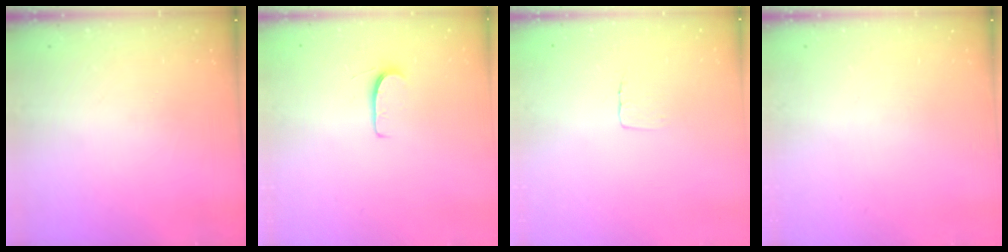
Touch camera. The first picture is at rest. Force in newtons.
{"total": 5.4, "press": 5.3, "slide": 0.5}
{"total": 4.1, "press": 4.1, "slide": 0.3}
{"total": 0.0}